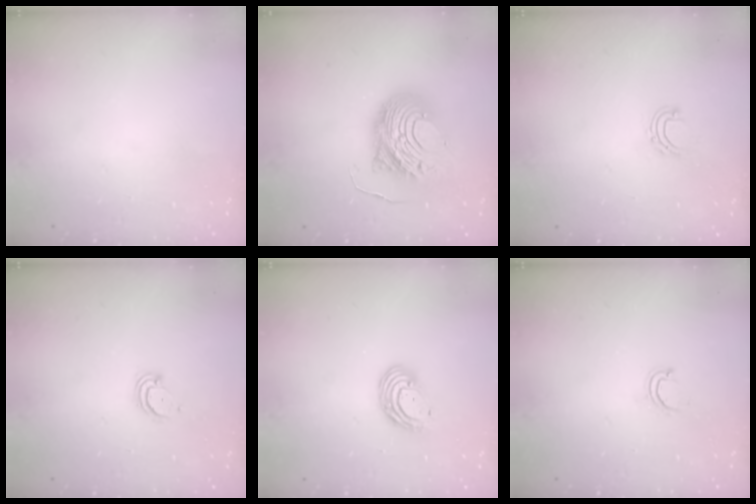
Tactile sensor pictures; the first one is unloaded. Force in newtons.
{"total": 14.1, "press": 14.0, "slide": 1.3}
{"total": 6.8, "press": 6.8, "slide": 0.5}
{"total": 3.0, "press": 3.0, "slide": 0.2}
{"total": 8.2, "press": 8.1, "slide": 1.3}
{"total": 3.1, "press": 3.1, "slide": 0.2}